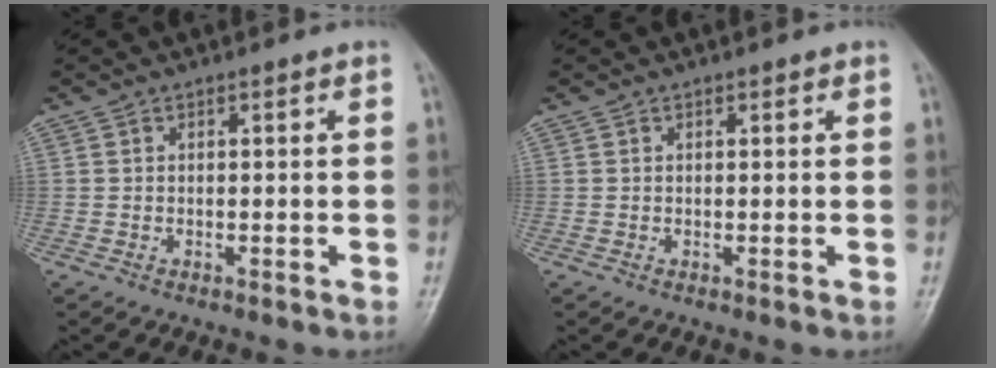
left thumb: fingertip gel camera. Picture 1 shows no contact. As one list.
[{"total": 0.6, "force": [0.4, 0.4, 0.2], "torque": [0.001, -0.002, 0.002]}]